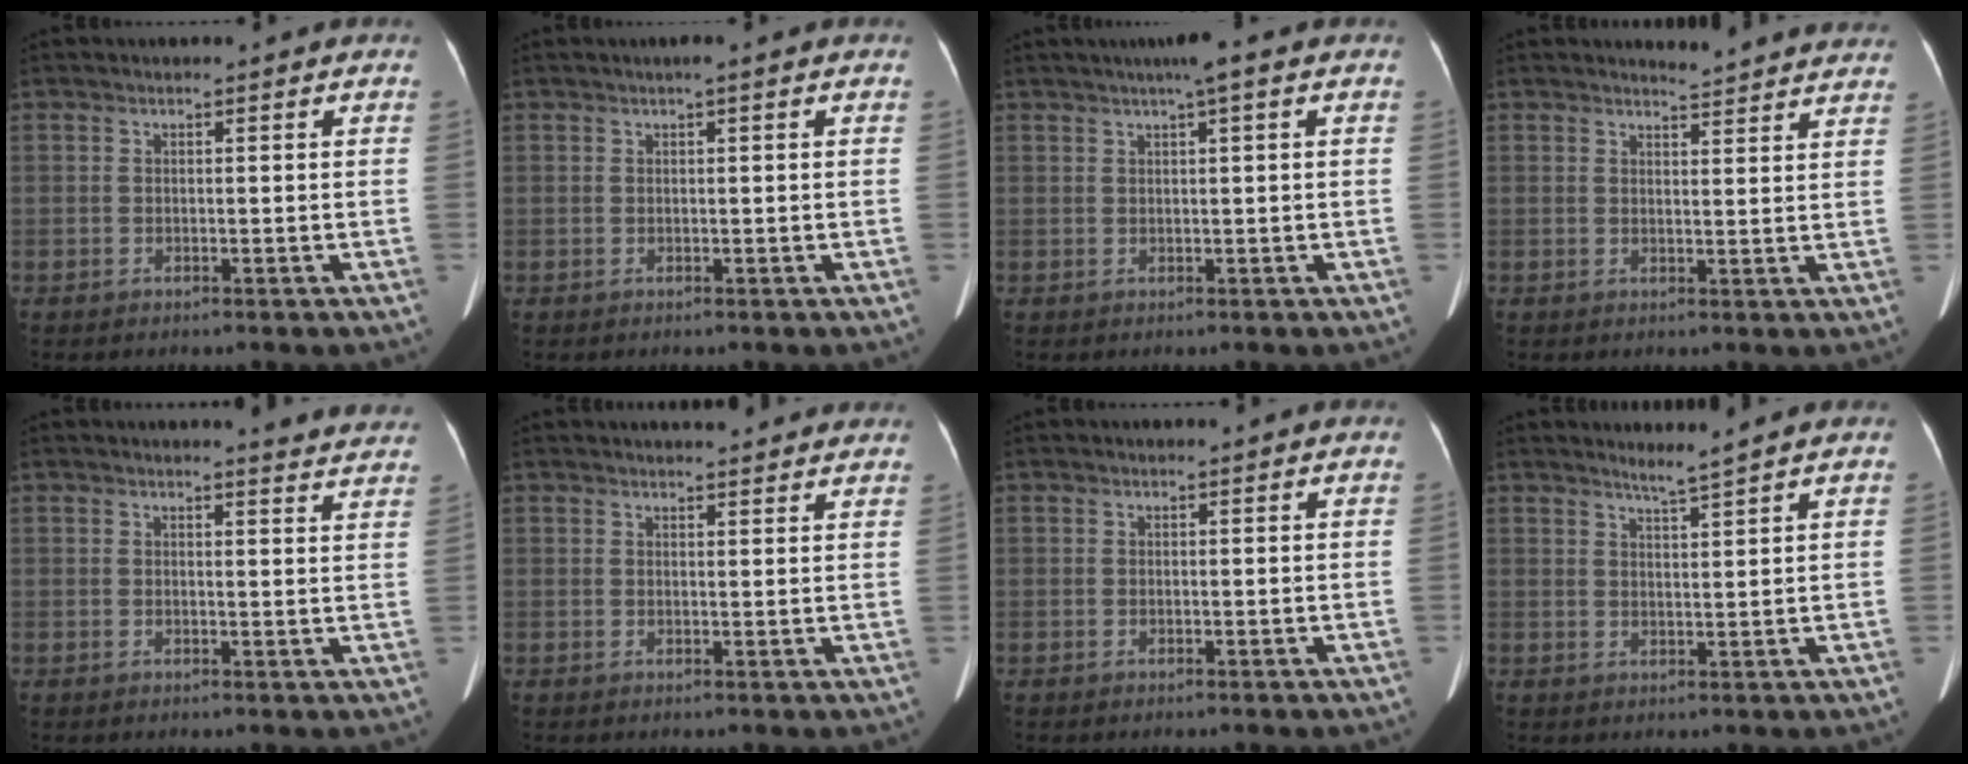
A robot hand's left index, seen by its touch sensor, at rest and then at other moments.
{"total": 0.8, "force": [0.4, -0.1, 0.7], "torque": [-0.014, 0.004, 0.006]}
{"total": 3.8, "force": [2.3, -0.3, 3.0], "torque": [-0.049, 0.017, 0.036]}
{"total": 7.9, "force": [7.8, 0.5, 1.2], "torque": [-0.012, -0.007, 0.073]}
{"total": 7.4, "force": [7.3, 0.3, 1.2], "torque": [-0.003, -0.026, 0.056]}
{"total": 7.5, "force": [6.9, 1.4, 2.5], "torque": [-0.026, 0.013, 0.073]}
{"total": 0.7, "force": [0.6, 0.0, 0.2], "torque": [-0.005, 0.002, 0.007]}
{"total": 2.6, "force": [2.3, -1.0, 0.8], "torque": [-0.020, -0.007, 0.044]}